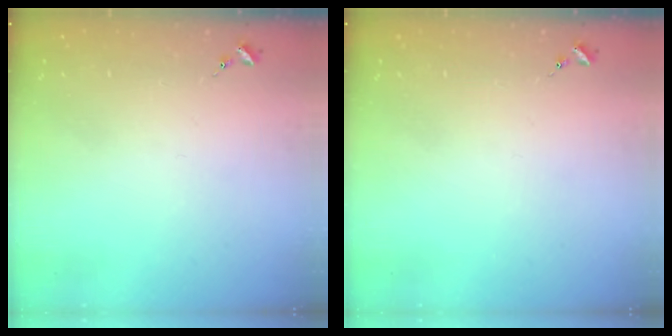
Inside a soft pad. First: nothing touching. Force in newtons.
{"total": 0.0}